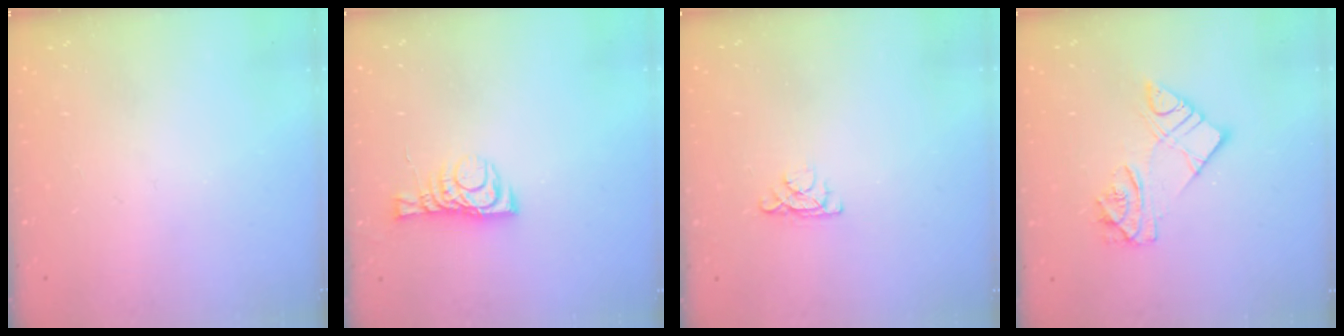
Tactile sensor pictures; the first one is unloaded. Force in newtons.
{"total": 7.0, "press": 6.9, "slide": 0.5}
{"total": 4.0, "press": 4.0, "slide": 0.5}
{"total": 10.9, "press": 10.8, "slide": 0.9}